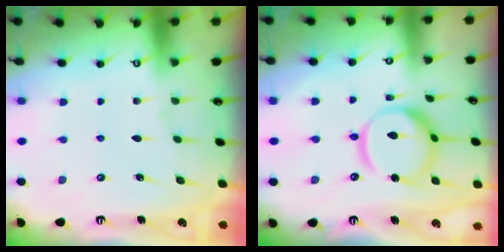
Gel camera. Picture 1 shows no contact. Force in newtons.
{"total": 15.6, "press": 15.6, "slide": 1.4}